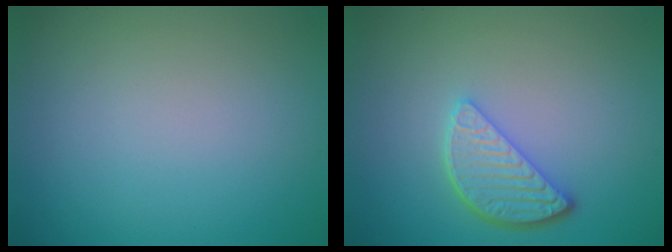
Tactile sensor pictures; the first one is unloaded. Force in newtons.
{"total": 3.5, "press": 2.9, "slide": 2.0}